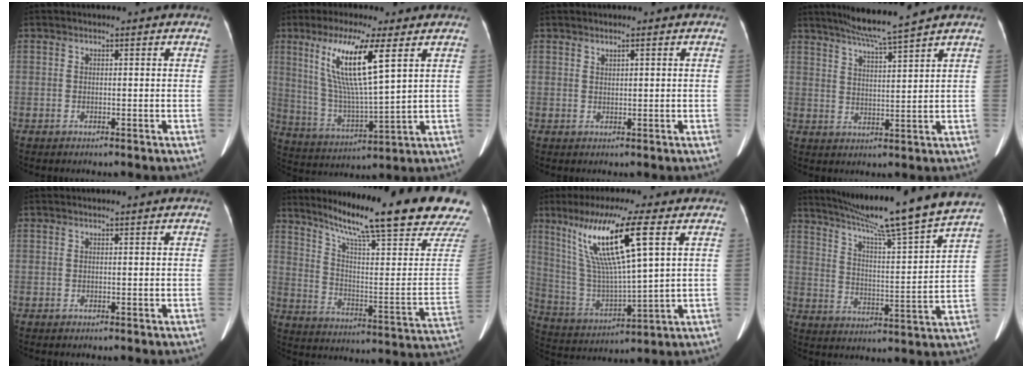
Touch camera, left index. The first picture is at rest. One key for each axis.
{"total": 13.2, "fx": 5.5, "fy": 0.8, "fz": 11.9, "tx": -0.249, "ty": -0.005, "tz": 0.107}
{"total": 0.8, "fx": 0.5, "fy": 0.1, "fz": 0.5, "tx": -0.010, "ty": 0.002, "tz": 0.010}
{"total": 7.7, "fx": 6.6, "fy": -1.4, "fz": 3.7, "tx": -0.066, "ty": -0.001, "tz": 0.115}
{"total": 0.5, "fx": 0.5, "fy": -0.1, "fz": 0.2, "tx": -0.007, "ty": 0.003, "tz": 0.011}
{"total": 25.0, "fx": 20.1, "fy": -0.3, "fz": 14.9, "tx": -0.236, "ty": -0.072, "tz": 0.273}
{"total": 15.8, "fx": 7.1, "fy": 0.8, "fz": 14.1, "tx": -0.285, "ty": 0.001, "tz": 0.134}
{"total": 20.2, "fx": 17.5, "fy": -2.2, "fz": 9.9, "tx": -0.166, "ty": -0.033, "tz": 0.248}